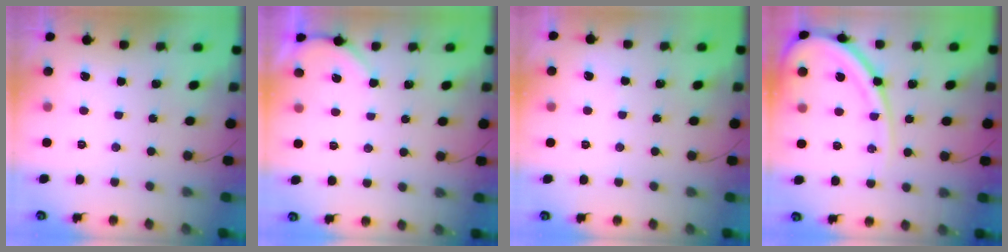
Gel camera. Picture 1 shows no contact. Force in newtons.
{"total": 2.0, "press": 2.0, "slide": 0.2}
{"total": 2.1, "press": 2.1, "slide": 0.3}
{"total": 14.8, "press": 14.7, "slide": 1.8}